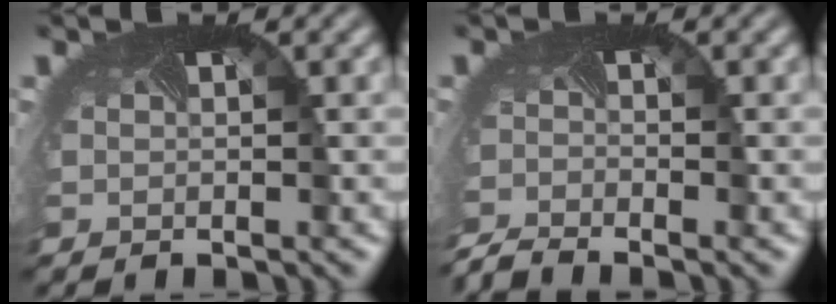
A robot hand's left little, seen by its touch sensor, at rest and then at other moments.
{"total": 2.7, "force": [-2.7, -0.1, 0.3], "torque": [-0.012, -0.020, -0.061]}